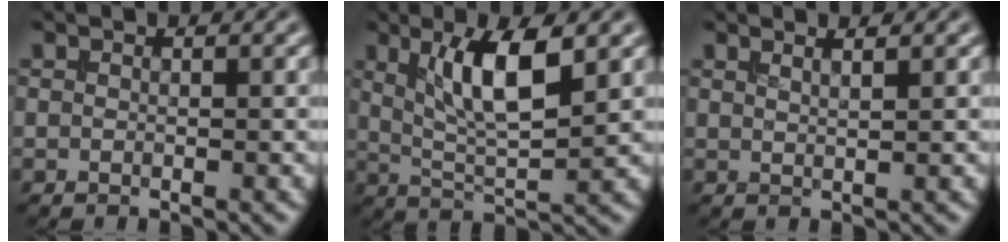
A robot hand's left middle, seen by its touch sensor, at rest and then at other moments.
{"total": 6.5, "force": [2.4, 1.8, 5.8], "torque": [-0.103, -0.006, 0.044]}
{"total": 1.7, "force": [1.2, 0.6, 1.0], "torque": [-0.003, 0.005, 0.004]}